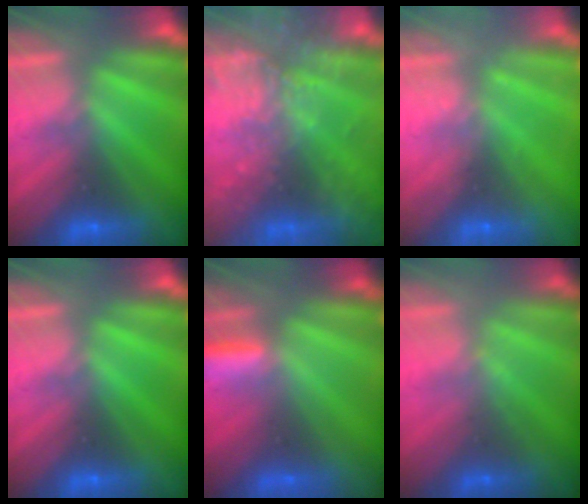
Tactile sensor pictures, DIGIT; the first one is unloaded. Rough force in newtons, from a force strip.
{"total": 8.4}
{"total": 2.4}
{"total": 0.0}
{"total": 3.0}
{"total": 1.8}